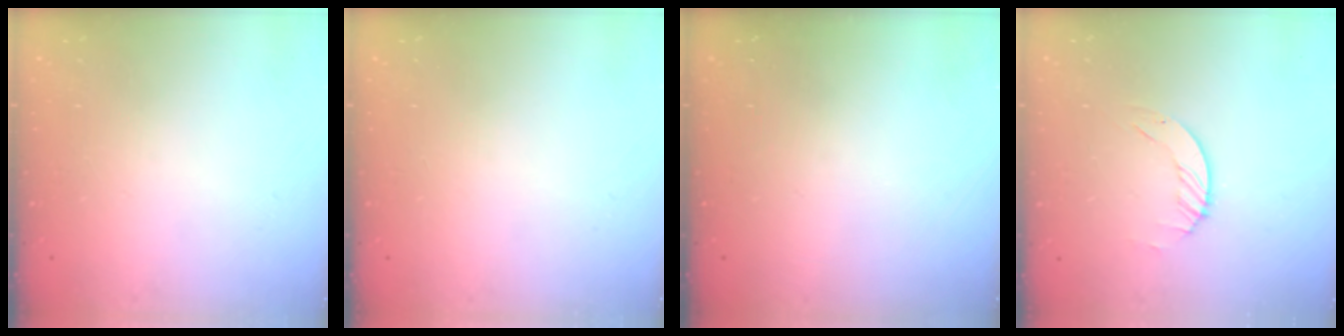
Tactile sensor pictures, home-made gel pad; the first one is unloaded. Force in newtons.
{"total": 0.0}
{"total": 0.0}
{"total": 1.2, "press": 1.2, "slide": 0.2}